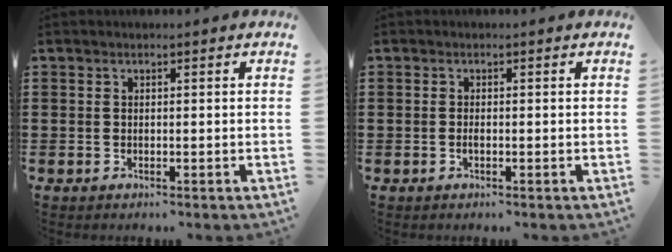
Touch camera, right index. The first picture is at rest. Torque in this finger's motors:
{"motor_torque": [1.49, 0.64, 0.03, -0.04]}